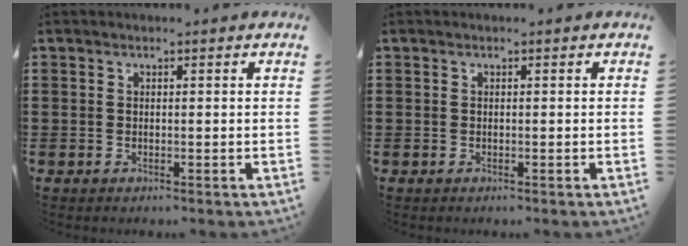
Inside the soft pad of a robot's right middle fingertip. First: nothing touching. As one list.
[{"total": 0.0}]